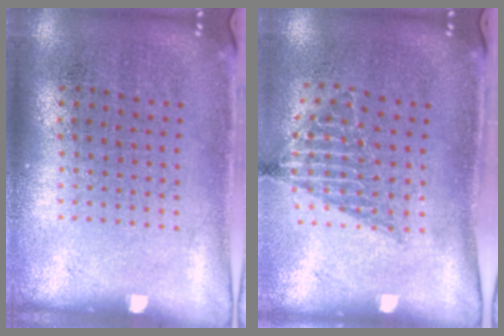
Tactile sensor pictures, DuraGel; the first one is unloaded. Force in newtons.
{"total": 1.3, "press": 1.1, "slide": 0.7}